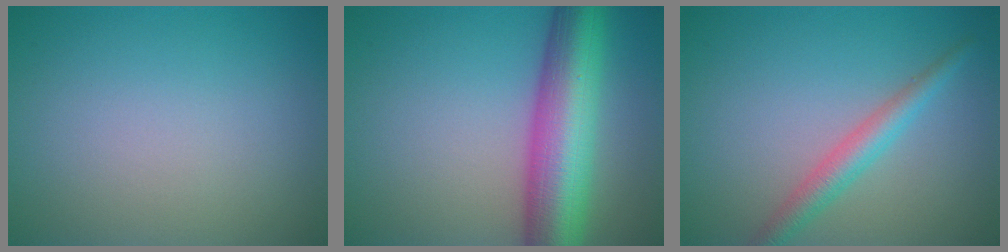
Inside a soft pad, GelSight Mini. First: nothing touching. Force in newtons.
{"total": 10.2, "press": 10.2, "slide": 0.3}
{"total": 2.8, "press": 2.8, "slide": 0.0}